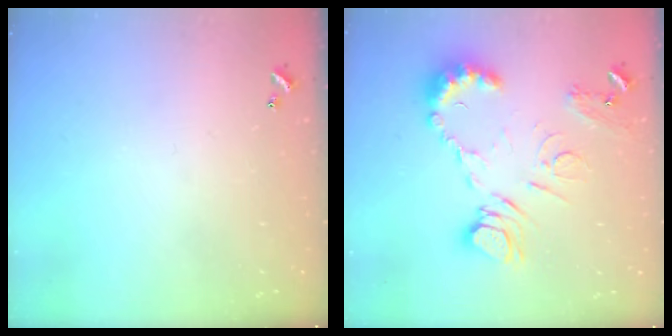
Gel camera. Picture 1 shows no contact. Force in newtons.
{"total": 13.0, "press": 13.0, "slide": 1.2}